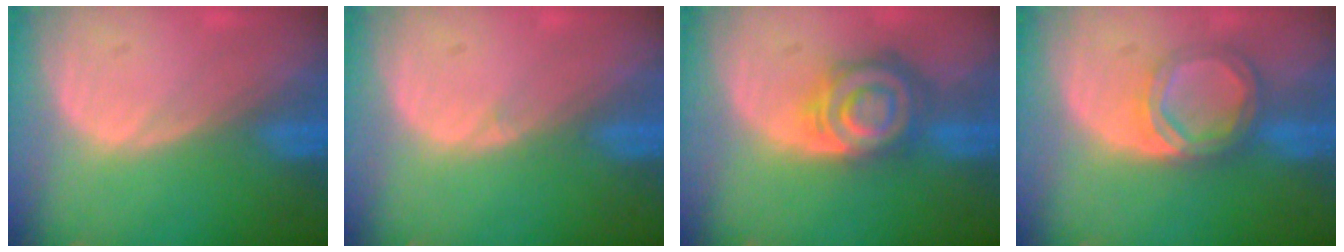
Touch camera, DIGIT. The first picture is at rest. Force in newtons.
{"total": 0.6, "press": 0.2, "slide": 0.5}
{"total": 8.1, "press": 7.2, "slide": 3.9}
{"total": 5.6, "press": 5.3, "slide": 1.9}